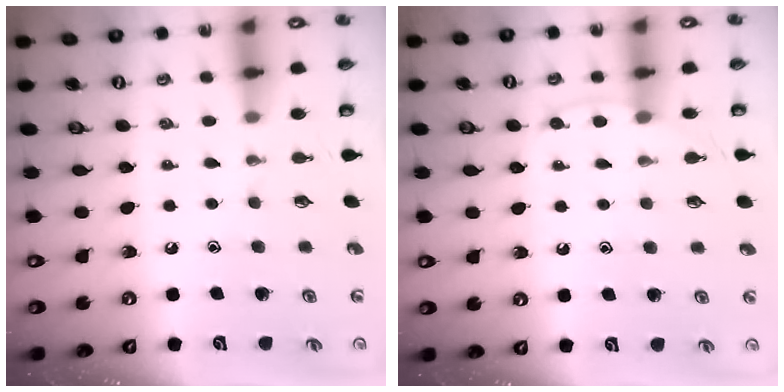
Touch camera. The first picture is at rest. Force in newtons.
{"total": 6.0, "press": 6.0, "slide": 0.7}